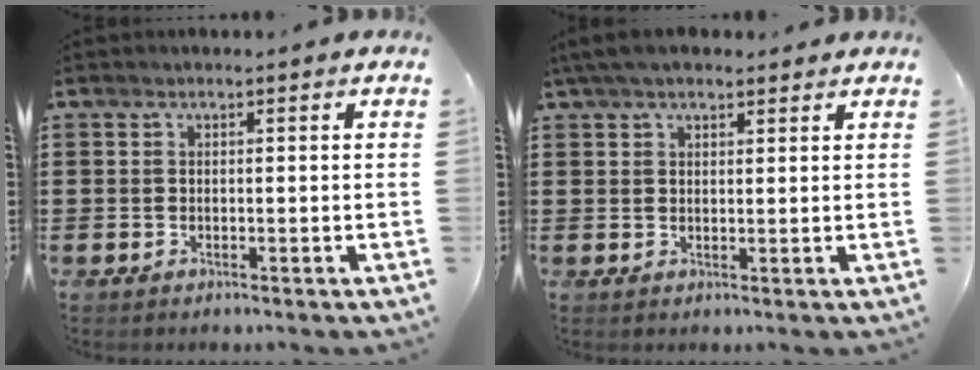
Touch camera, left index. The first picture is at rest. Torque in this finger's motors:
{"motor_torque": [1.19, -0.95, 0.69, 0.21]}